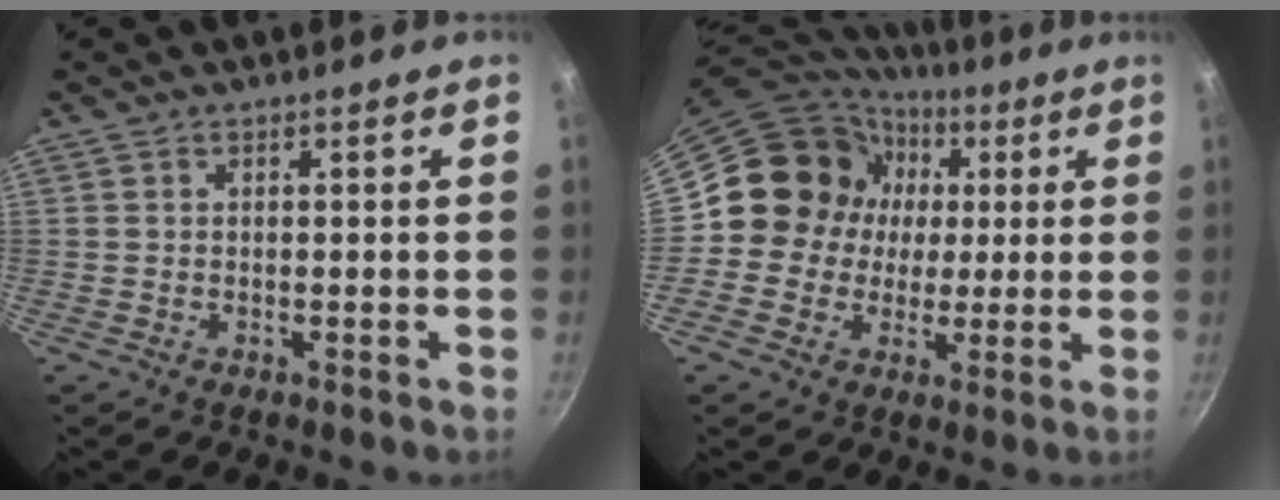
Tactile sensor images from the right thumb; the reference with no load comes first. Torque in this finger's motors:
{"motor_torque": [1.13, 2.39, 0.74, -0.55, 0.07]}